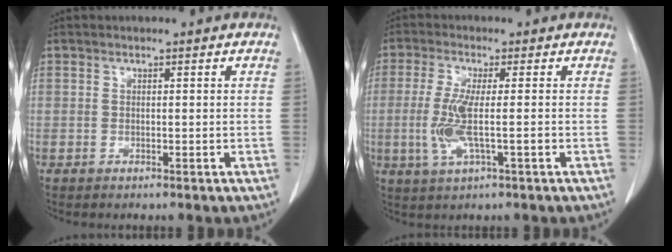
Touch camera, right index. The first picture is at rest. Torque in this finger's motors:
{"motor_torque": [0.31, 0.02, 0.25, 0.08]}